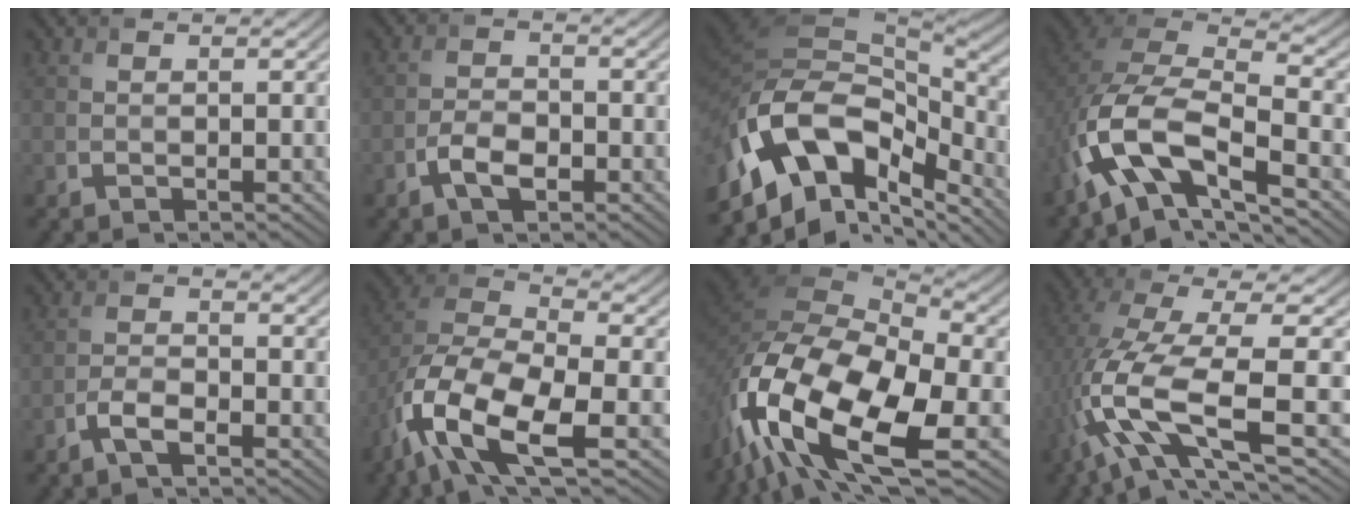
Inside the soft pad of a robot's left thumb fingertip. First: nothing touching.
{"total": 3.8, "force": [-2.0, 1.9, 2.6], "torque": [-0.052, 0.001, -0.043]}
{"total": 16.5, "force": [-7.6, 8.7, 11.8], "torque": [-0.280, -0.026, -0.123]}
{"total": 14.0, "force": [-6.4, 6.2, 10.8], "torque": [-0.231, -0.013, -0.127]}
{"total": 3.0, "force": [-2.0, 1.0, 2.0], "torque": [-0.048, 0.003, -0.046]}
{"total": 13.7, "force": [-6.8, 5.7, 10.5], "torque": [-0.232, -0.021, -0.138]}
{"total": 19.4, "force": [-8.3, 9.4, 14.7], "torque": [-0.347, -0.053, -0.133]}
{"total": 12.6, "force": [-2.9, 3.8, 11.6], "torque": [-0.255, -0.006, -0.054]}